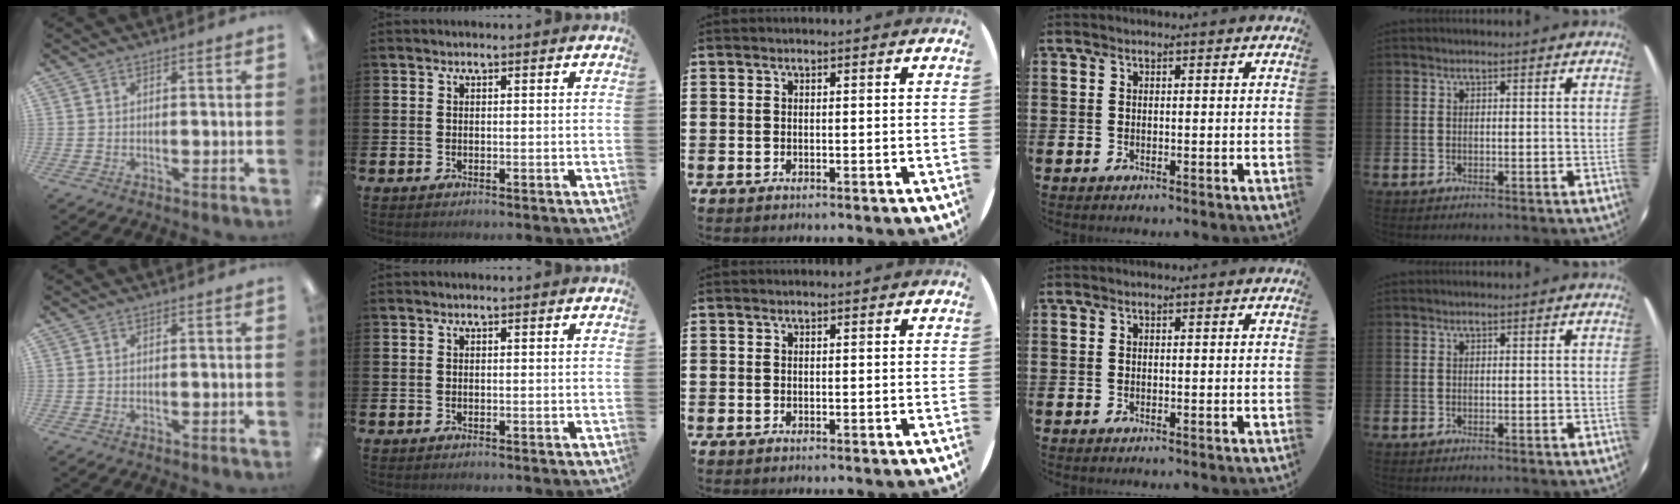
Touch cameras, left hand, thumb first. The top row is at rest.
{}